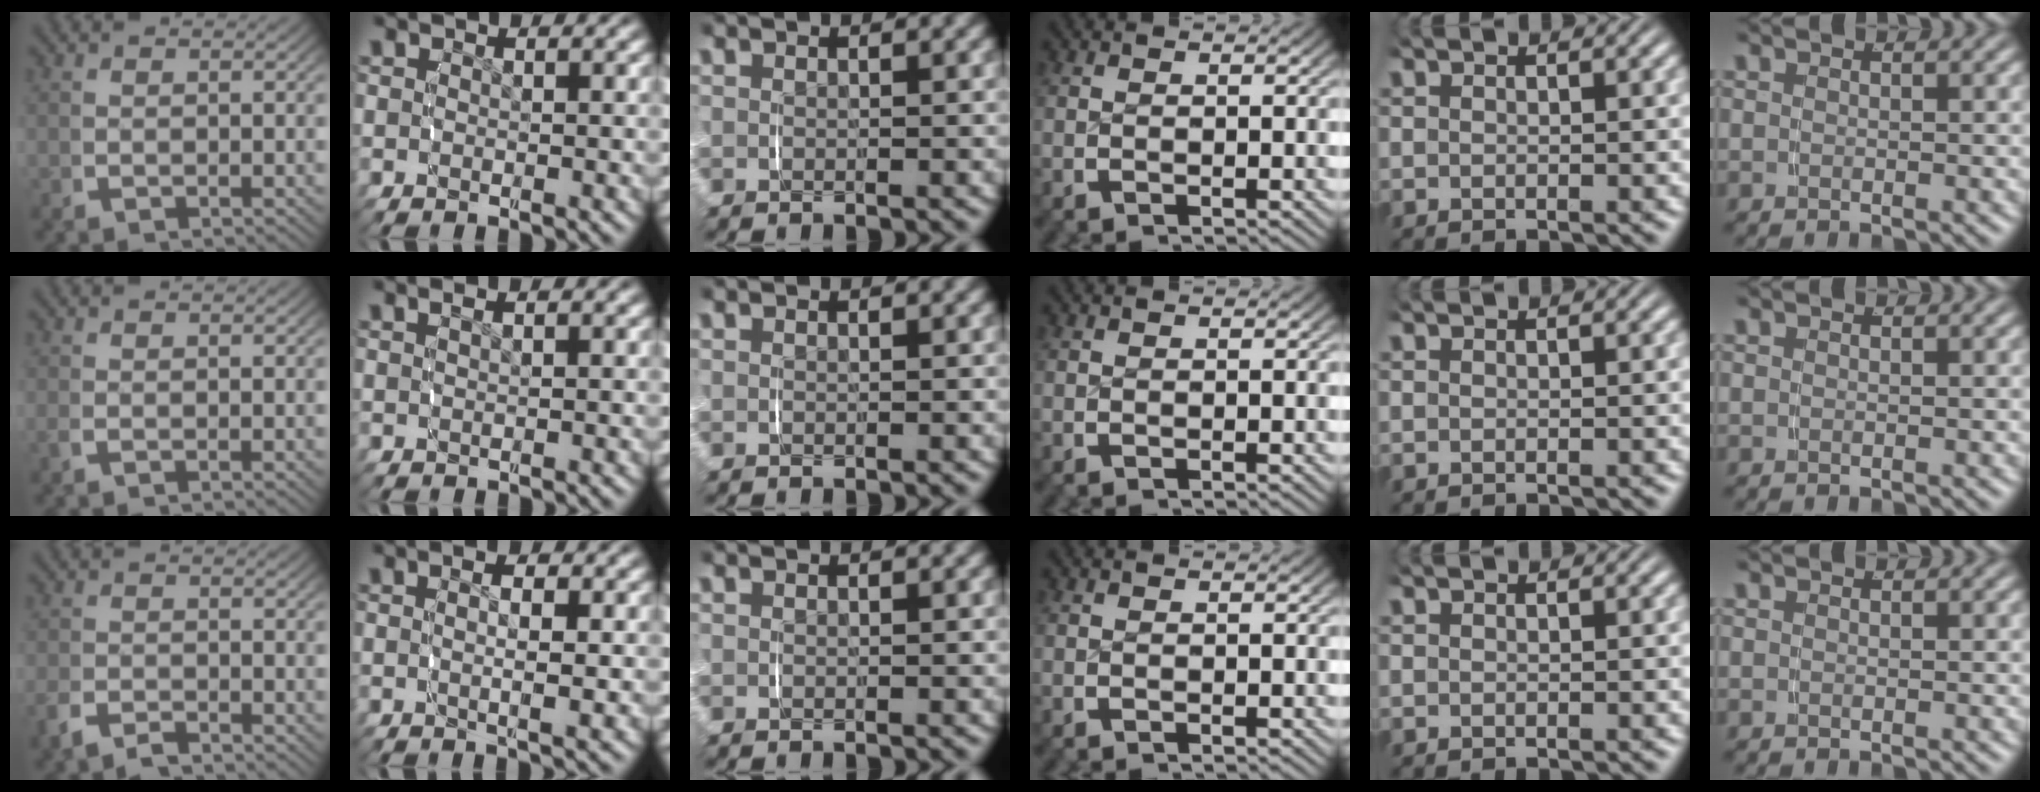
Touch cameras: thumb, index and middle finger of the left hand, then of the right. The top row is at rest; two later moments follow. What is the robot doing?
{"motion": "lift_and_place", "object": "pen bag"}